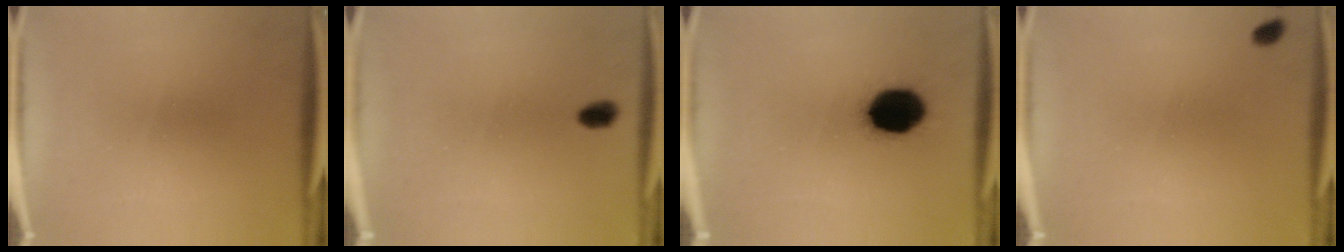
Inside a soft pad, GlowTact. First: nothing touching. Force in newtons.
{"total": 2.7}
{"total": 15.3}
{"total": 1.2}